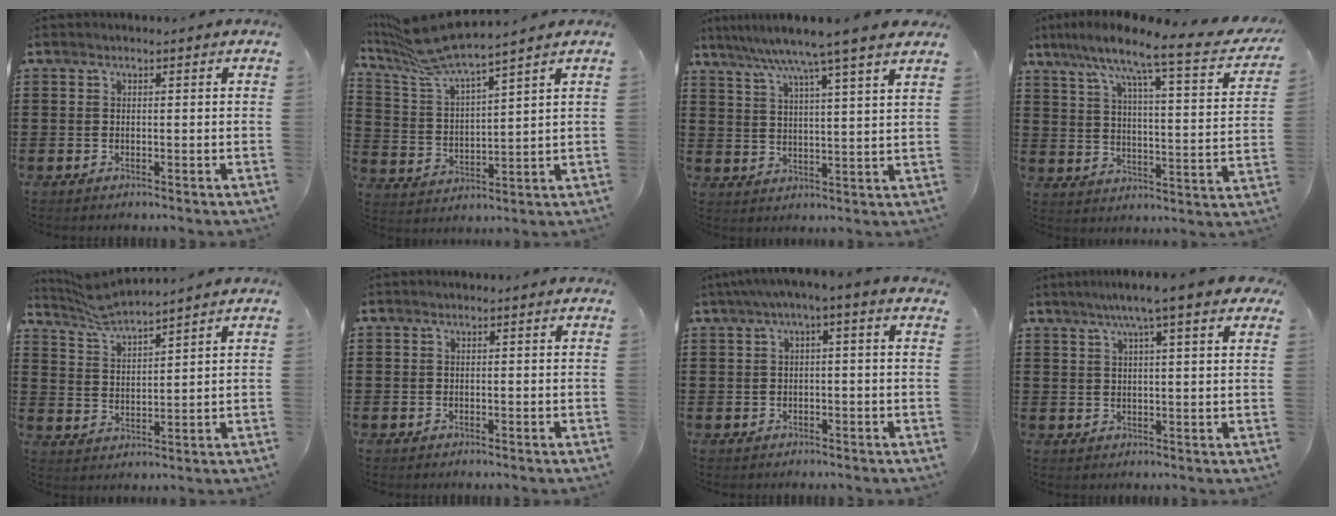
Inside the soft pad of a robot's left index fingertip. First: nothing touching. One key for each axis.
{"total": 7.7, "fx": 7.1, "fy": 0.1, "fz": 3.1, "tx": -0.094, "ty": -0.039, "tz": 0.122}
{"total": 7.3, "fx": 5.9, "fy": -1.2, "fz": 4.1, "tx": -0.098, "ty": -0.030, "tz": 0.097}
{"total": 8.4, "fx": 6.7, "fy": 0.0, "fz": 5.1, "tx": -0.112, "ty": -0.056, "tz": 0.097}
{"total": 5.3, "fx": 5.0, "fy": 0.0, "fz": 1.7, "tx": -0.052, "ty": -0.021, "tz": 0.090}
{"total": 0.0}
{"total": 2.1, "fx": -0.8, "fy": -0.1, "fz": 1.9, "tx": -0.031, "ty": -0.001, "tz": -0.018}
{"total": 6.4, "fx": 4.5, "fy": 0.2, "fz": 4.5, "tx": -0.100, "ty": -0.002, "tz": 0.077}